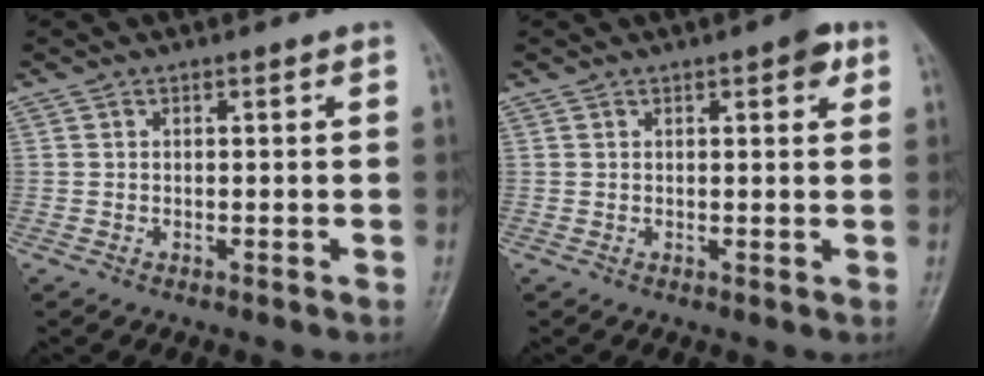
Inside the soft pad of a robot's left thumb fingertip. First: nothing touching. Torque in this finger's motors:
{"motor_torque": [0.46, 0.41, 0.17, -0.40, 0.00]}